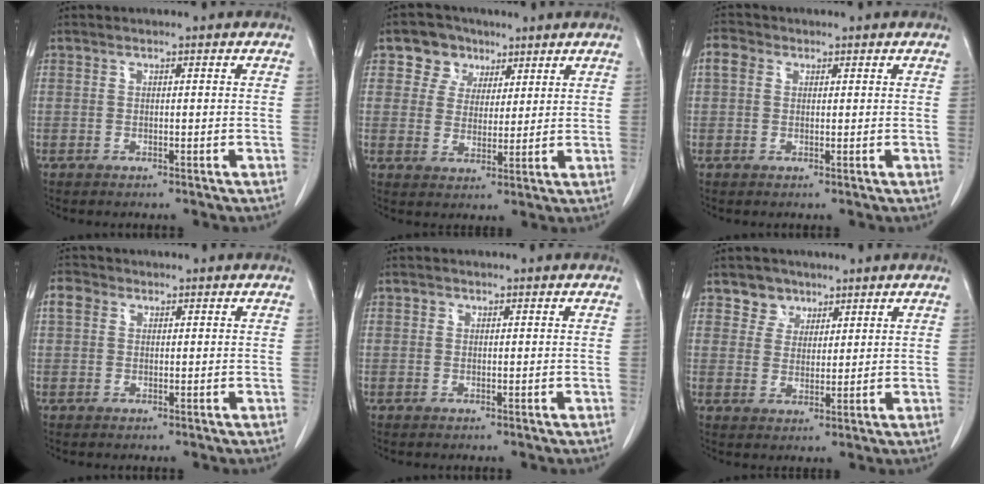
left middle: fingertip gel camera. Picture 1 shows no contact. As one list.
[{"total": 6.0, "force": [3.3, 4.9, 1.0], "torque": [-0.023, 0.018, 0.059]}, {"total": 2.7, "force": [0.9, 2.2, 1.3], "torque": [-0.030, 0.017, 0.016]}, {"total": 2.7, "force": [1.1, 2.2, 1.1], "torque": [-0.027, 0.014, 0.020]}, {"total": 0.6, "force": [0.3, 0.6, 0.1], "torque": [0.003, 0.001, 0.002]}, {"total": 4.0, "force": [2.7, 2.9, 0.1], "torque": [-0.001, 0.004, 0.045]}]